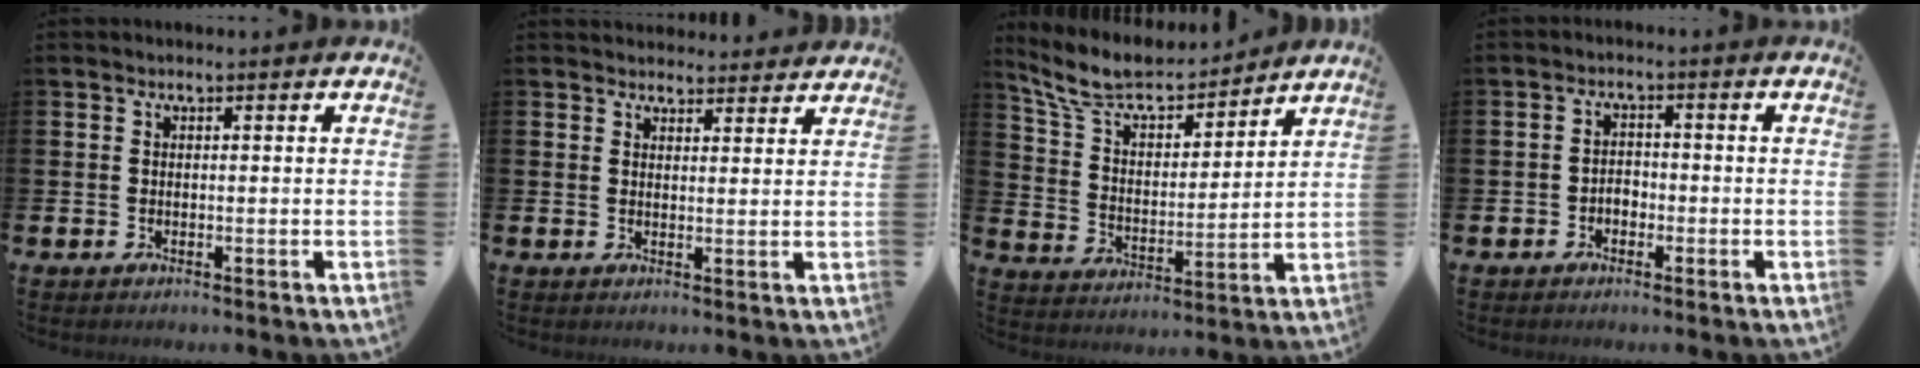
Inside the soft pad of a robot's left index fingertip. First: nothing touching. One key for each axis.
{"total": 3.0, "fx": 2.9, "fy": 0.7, "fz": -0.2, "tx": 0.006, "ty": -0.015, "tz": 0.052}
{"total": 9.4, "fx": 8.4, "fy": 2.6, "fz": 3.2, "tx": -0.107, "ty": -0.047, "tz": 0.150}
{"total": 1.7, "fx": -1.1, "fy": 1.2, "fz": 0.7, "tx": -0.015, "ty": 0.006, "tz": -0.024}